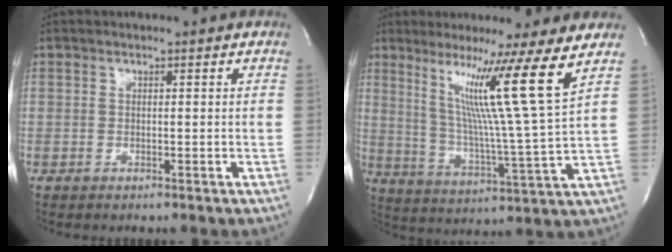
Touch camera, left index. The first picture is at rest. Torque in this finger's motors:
{"motor_torque": [1.46, -0.67, 0.31, 0.20]}